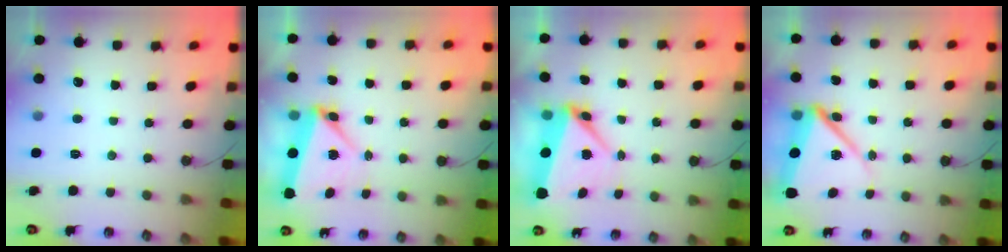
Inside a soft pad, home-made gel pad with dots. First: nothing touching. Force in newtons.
{"total": 5.5, "press": 5.5, "slide": 0.6}
{"total": 6.3, "press": 6.3, "slide": 0.8}
{"total": 12.1, "press": 12.0, "slide": 1.5}